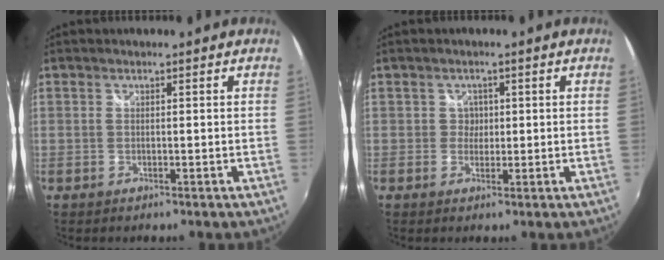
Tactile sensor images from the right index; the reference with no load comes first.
{"total": 2.0, "force": [0.1, 2.0, -0.1], "torque": [0.006, 0.007, 0.001]}